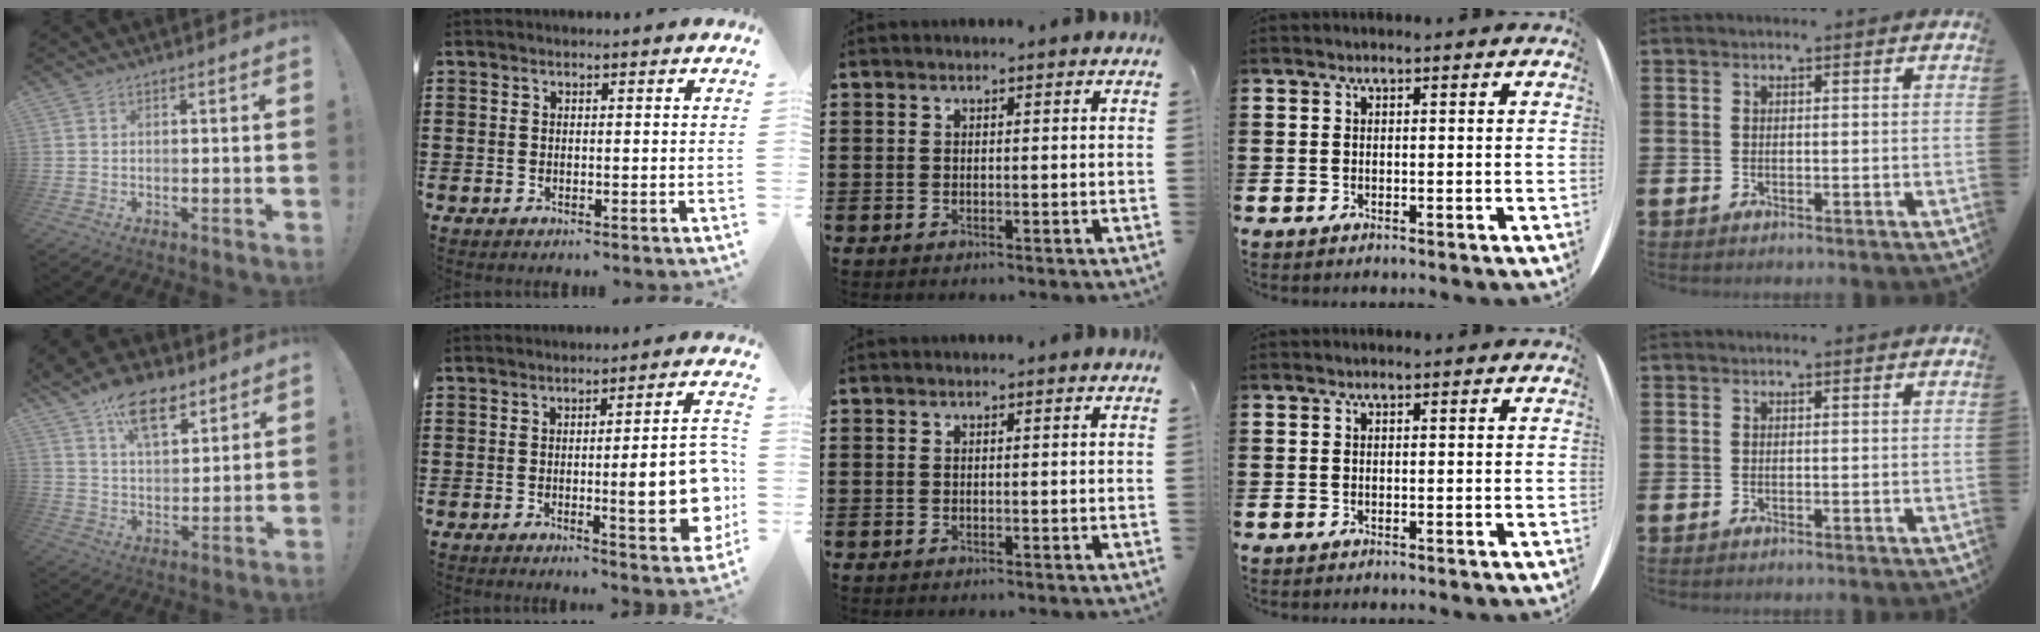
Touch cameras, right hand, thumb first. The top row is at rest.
{"thumb": {"total": 13.5, "force": [8.7, 6.9, 7.6], "torque": [-0.117, -0.043, 0.158]}, "index": {"total": 11.1, "force": [-1.6, 2.4, 10.7], "torque": [-0.139, -0.013, -0.024]}}